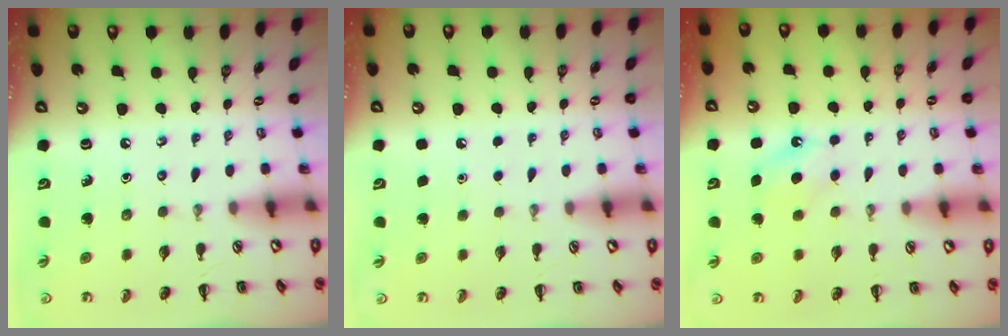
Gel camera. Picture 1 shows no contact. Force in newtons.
{"total": 1.8, "press": 1.8, "slide": 0.1}
{"total": 7.5, "press": 7.3, "slide": 1.9}